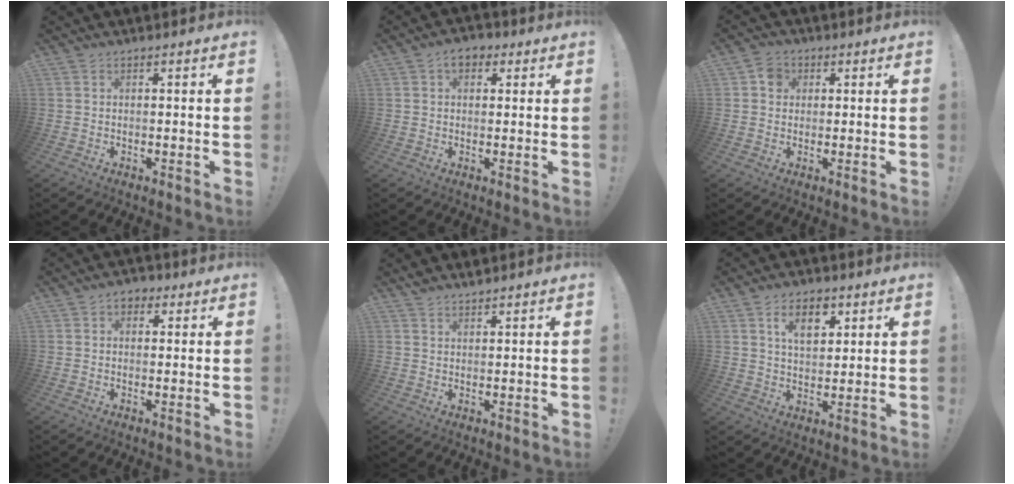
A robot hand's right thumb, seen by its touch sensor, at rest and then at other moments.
{"total": 5.1, "force": [2.0, 3.5, 3.2], "torque": [-0.045, 0.002, 0.035]}
{"total": 4.7, "force": [1.3, 4.1, 1.9], "torque": [-0.020, 0.004, 0.022]}
{"total": 3.7, "force": [1.4, 2.8, 2.0], "torque": [-0.029, 0.003, 0.025]}
{"total": 2.1, "force": [2.1, 0.2, 0.4], "torque": [-0.001, -0.015, 0.037]}
{"total": 8.8, "force": [4.4, 5.1, 5.7], "torque": [-0.078, -0.011, 0.077]}